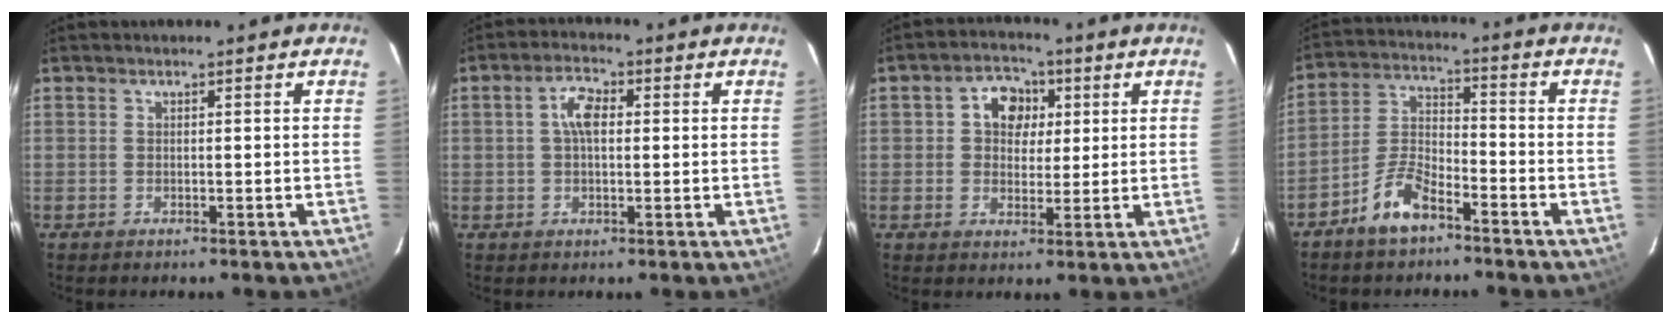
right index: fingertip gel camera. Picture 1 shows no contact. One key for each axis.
{"total": 4.6, "fx": 0.7, "fy": 2.4, "fz": 3.8, "tx": -0.073, "ty": 0.015, "tz": 0.013}
{"total": 5.8, "fx": 1.7, "fy": 3.9, "fz": 3.9, "tx": -0.065, "ty": 0.019, "tz": 0.031}
{"total": 7.7, "fx": -5.5, "fy": 2.7, "fz": 4.7, "tx": -0.107, "ty": 0.014, "tz": -0.105}